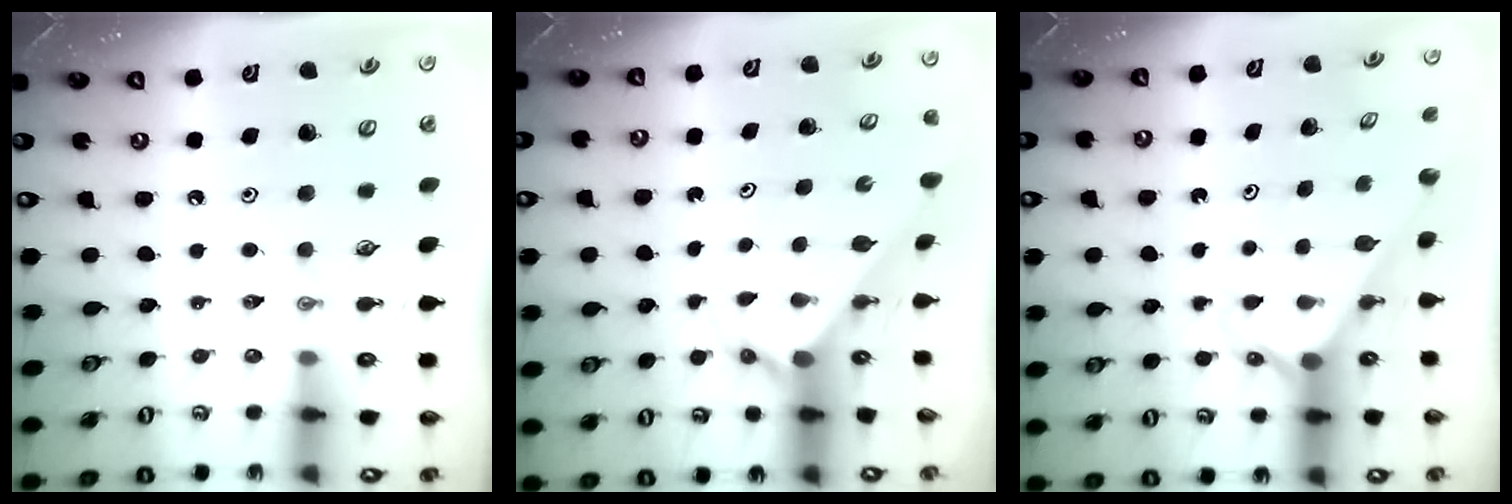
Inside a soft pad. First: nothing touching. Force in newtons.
{"total": 2.0, "press": 2.0, "slide": 0.2}
{"total": 2.4, "press": 2.4, "slide": 0.2}